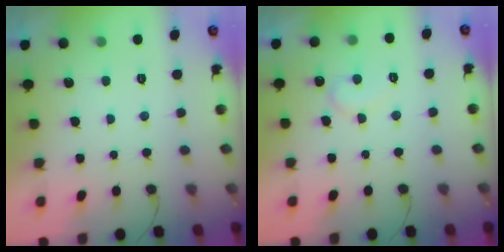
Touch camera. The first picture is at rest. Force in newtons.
{"total": 7.5, "press": 7.5, "slide": 0.4}